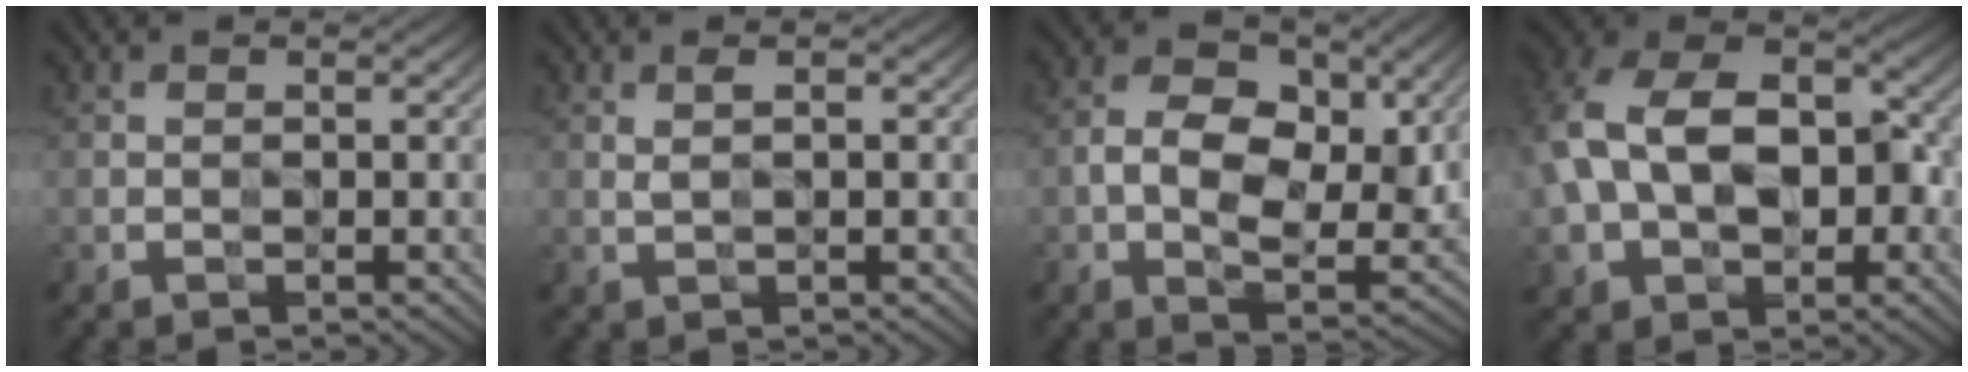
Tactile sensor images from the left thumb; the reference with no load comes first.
{"total": 1.2, "force": [0.6, 0.3, 1.0], "torque": [-0.020, 0.000, 0.012]}
{"total": 8.3, "force": [1.1, 5.2, 6.3], "torque": [-0.121, -0.010, 0.017]}
{"total": 15.2, "force": [-0.3, 10.6, 10.9], "torque": [-0.229, 0.002, 0.010]}